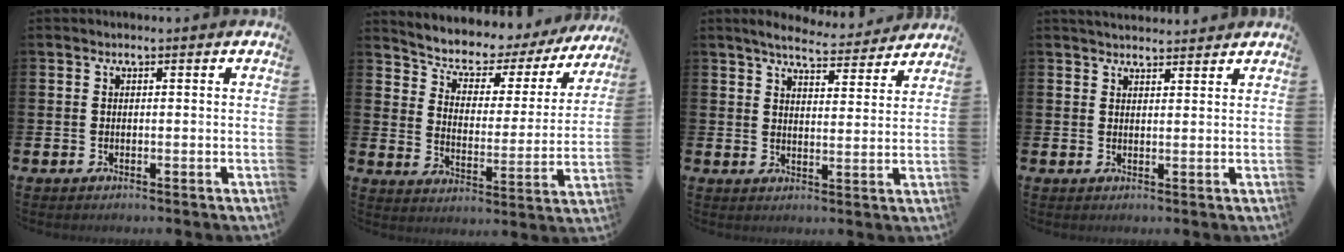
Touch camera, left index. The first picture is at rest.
{"total": 6.0, "force": [5.3, 2.3, 1.3], "torque": [-0.059, -0.041, 0.086]}
{"total": 5.9, "force": [5.6, 0.9, 1.4], "torque": [-0.032, -0.036, 0.096]}
{"total": 2.8, "force": [2.8, 0.5, 0.2], "torque": [0.004, -0.017, 0.048]}